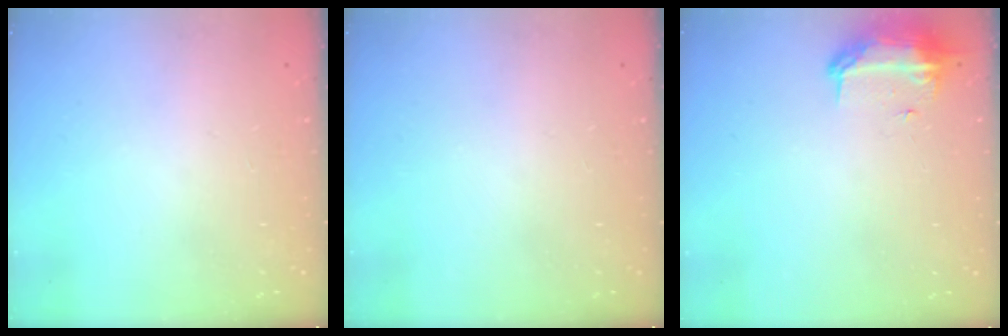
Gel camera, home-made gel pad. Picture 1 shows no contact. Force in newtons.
{"total": 0.0}
{"total": 8.7, "press": 8.5, "slide": 1.8}